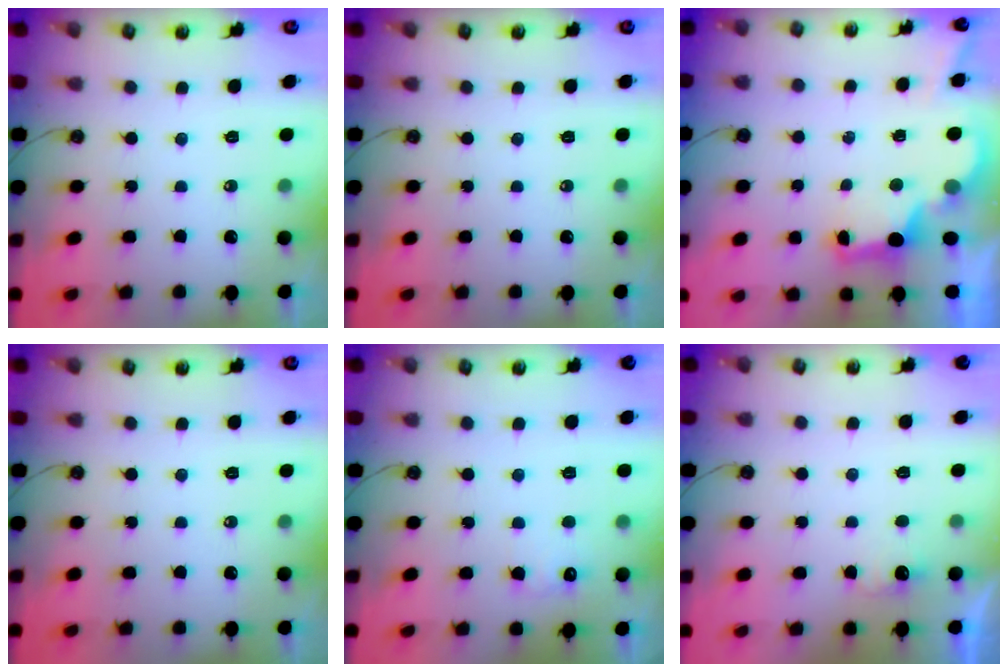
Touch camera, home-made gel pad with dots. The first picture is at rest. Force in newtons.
{"total": 0.0}
{"total": 2.9, "press": 2.8, "slide": 0.9}
{"total": 0.0}
{"total": 6.0, "press": 5.9, "slide": 1.1}
{"total": 2.6, "press": 2.4, "slide": 0.8}